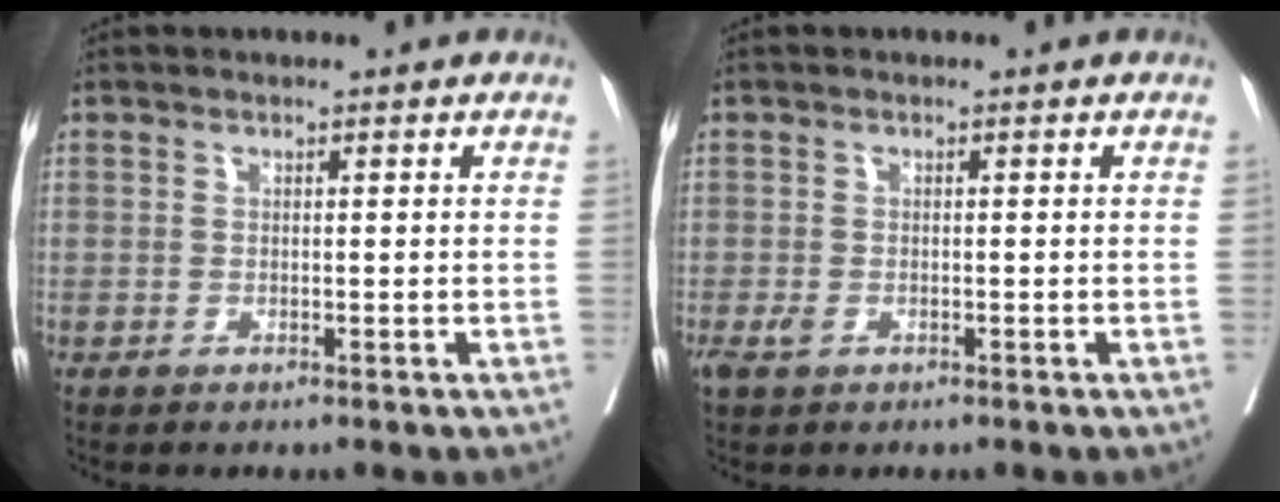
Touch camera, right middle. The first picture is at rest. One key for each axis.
{"total": 1.5, "fx": -0.7, "fy": 0.9, "fz": 1.1, "tx": -0.026, "ty": -0.002, "tz": -0.008}